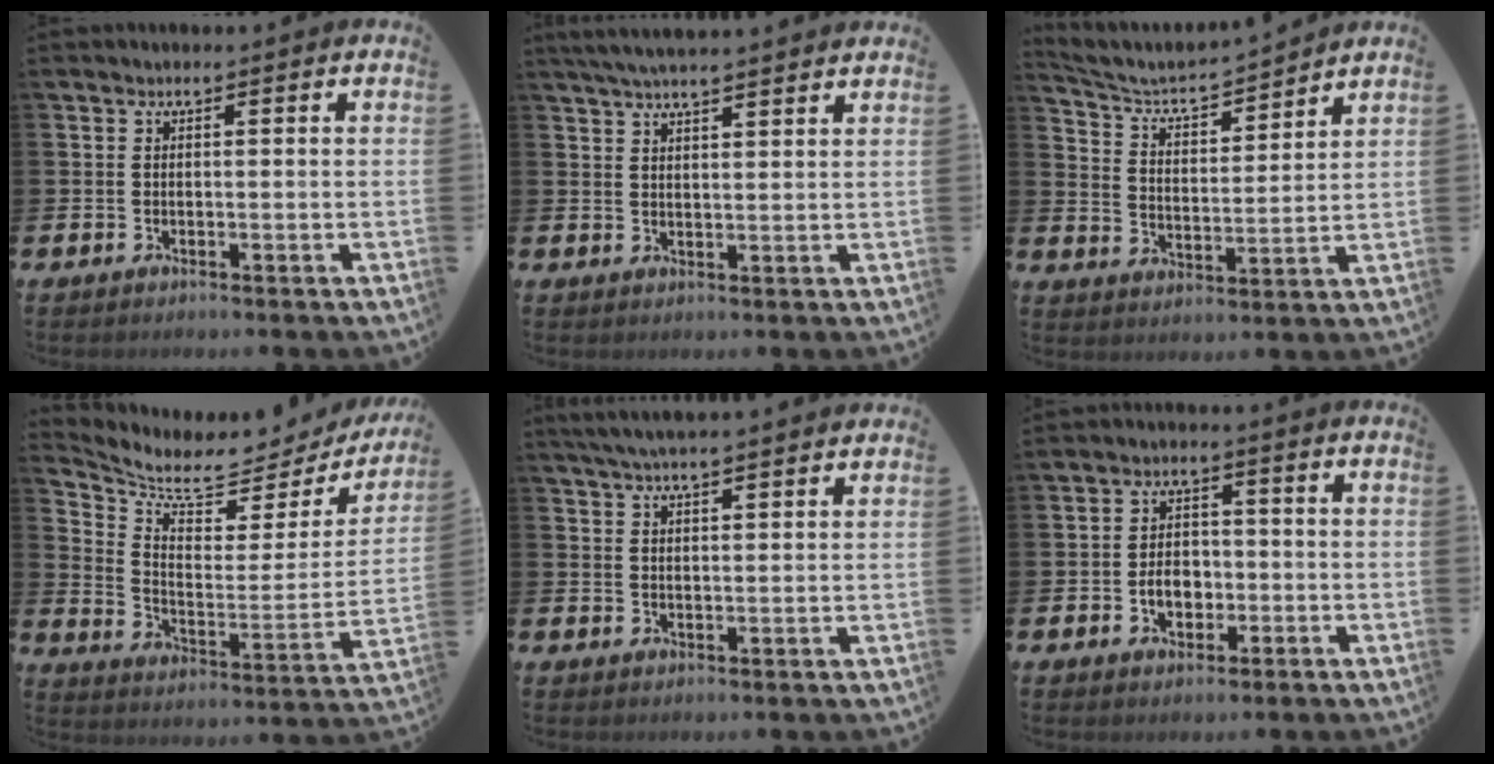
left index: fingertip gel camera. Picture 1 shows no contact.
{"total": 4.4, "force": [4.2, -0.1, 1.2], "torque": [-0.030, -0.013, 0.076]}
{"total": 4.4, "force": [4.1, 0.9, 1.1], "torque": [-0.049, -0.038, 0.064]}
{"total": 6.3, "force": [5.5, 2.2, 2.1], "torque": [-0.069, -0.055, 0.088]}
{"total": 4.5, "force": [4.4, -0.3, 1.0], "torque": [-0.035, -0.012, 0.080]}
{"total": 3.9, "force": [-1.2, 2.7, 2.4], "torque": [-0.030, -0.003, -0.030]}